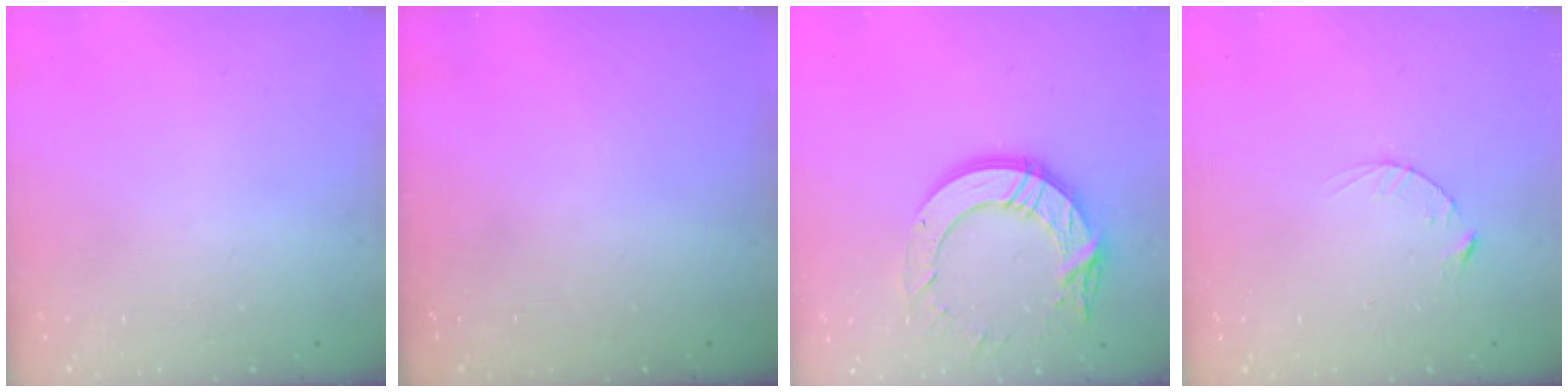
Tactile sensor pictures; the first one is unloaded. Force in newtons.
{"total": 0.0}
{"total": 15.4, "press": 15.3, "slide": 1.3}
{"total": 2.5, "press": 2.5, "slide": 0.4}